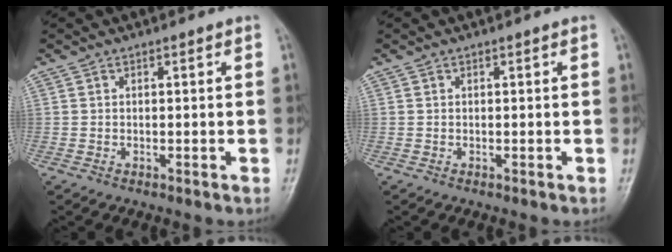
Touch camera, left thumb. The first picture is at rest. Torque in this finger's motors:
{"motor_torque": [0.00, 0.01, 0.02, -0.03, 0.00]}